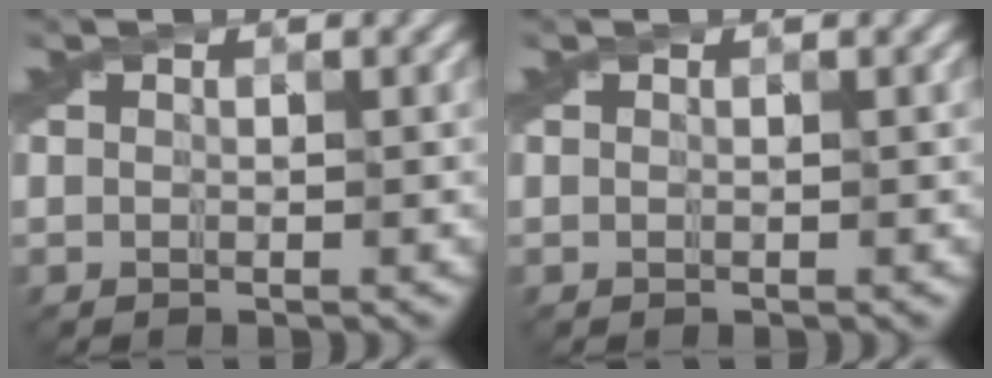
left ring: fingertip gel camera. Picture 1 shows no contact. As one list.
[{"total": 0.0}]